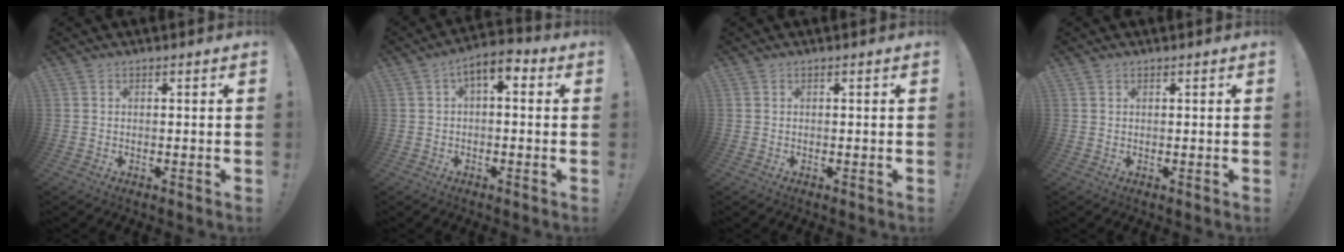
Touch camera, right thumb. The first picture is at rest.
{"total": 5.2, "force": [1.2, 2.2, 4.6], "torque": [-0.073, -0.007, 0.020]}
{"total": 0.0}
{"total": 0.7, "force": [0.5, 0.4, 0.2], "torque": [0.002, -0.002, 0.009]}